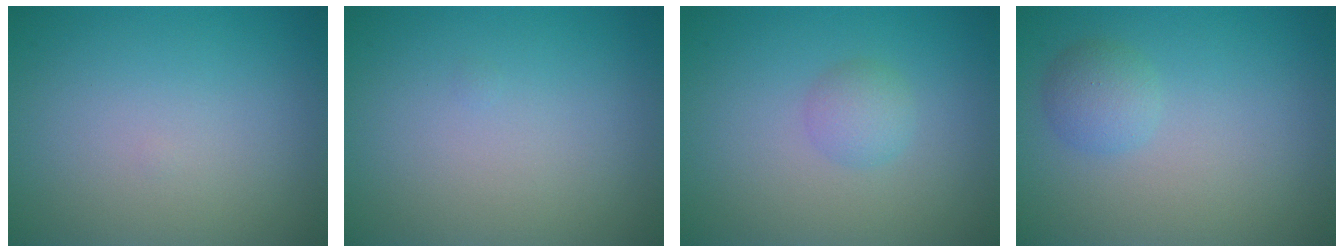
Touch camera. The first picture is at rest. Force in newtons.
{"total": 0.0}
{"total": 1.7, "press": 1.7, "slide": 0.1}
{"total": 1.8, "press": 1.8, "slide": 0.1}